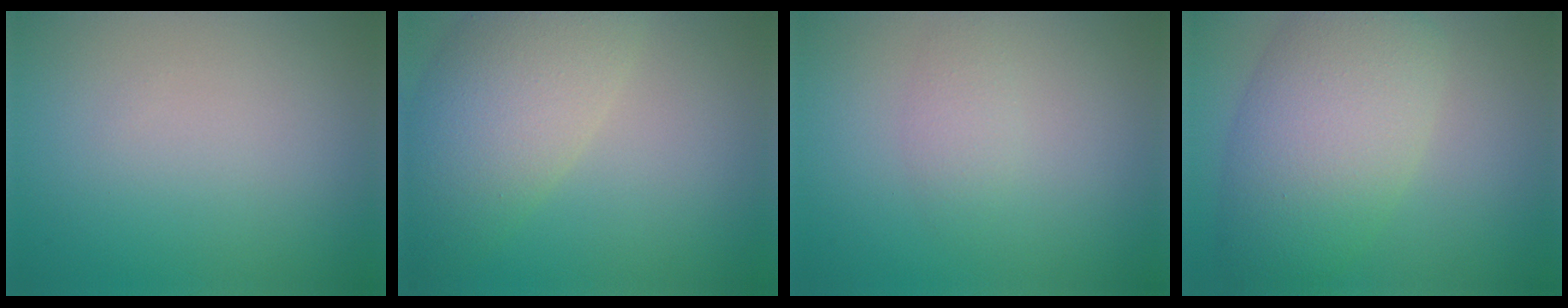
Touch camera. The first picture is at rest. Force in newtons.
{"total": 7.8, "press": 7.8, "slide": 0.5}
{"total": 1.4, "press": 1.4, "slide": 0.0}
{"total": 8.9, "press": 8.9, "slide": 0.5}